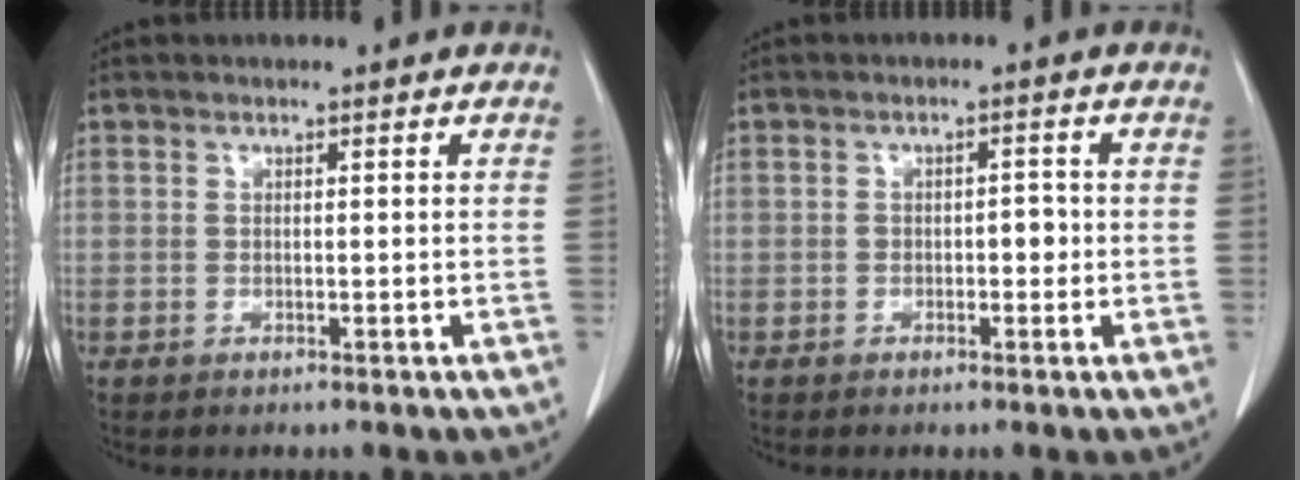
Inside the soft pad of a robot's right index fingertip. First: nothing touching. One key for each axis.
{"total": 2.0, "fx": -0.4, "fy": 1.1, "fz": 1.6, "tx": -0.015, "ty": 0.008, "tz": -0.004}